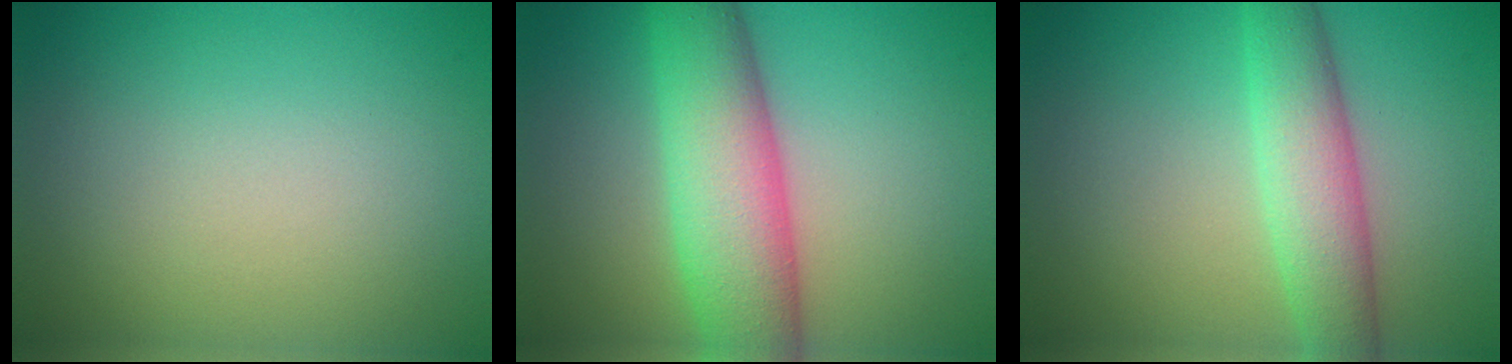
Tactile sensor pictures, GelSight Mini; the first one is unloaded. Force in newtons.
{"total": 8.2, "press": 8.2, "slide": 0.2}
{"total": 4.9, "press": 4.9, "slide": 0.1}